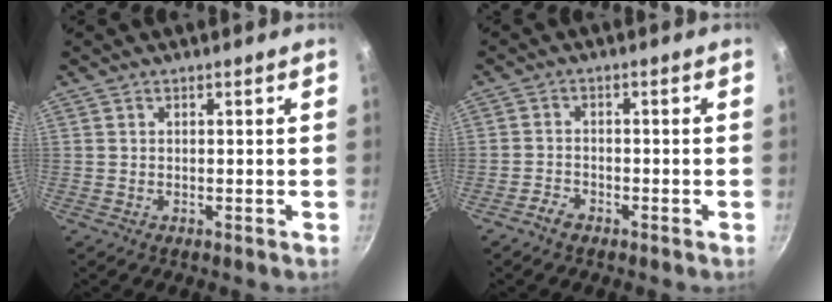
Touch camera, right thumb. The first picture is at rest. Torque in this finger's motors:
{"motor_torque": [0.22, -0.59, -0.30, -0.10, 0.02]}